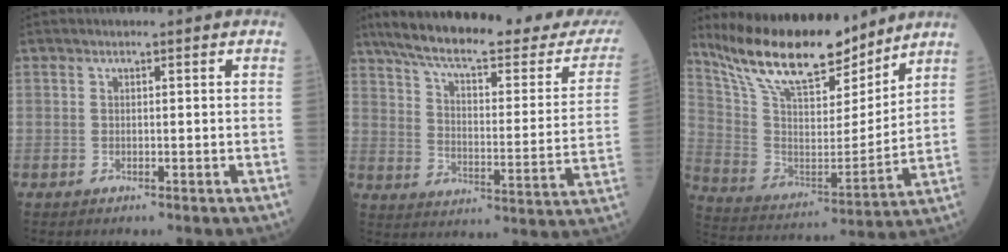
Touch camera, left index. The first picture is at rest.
{"total": 28.0, "force": [24.3, 4.4, 13.3], "torque": [-0.201, -0.047, 0.315]}
{"total": 19.8, "force": [16.3, 5.2, 10.0], "torque": [-0.178, 0.005, 0.297]}